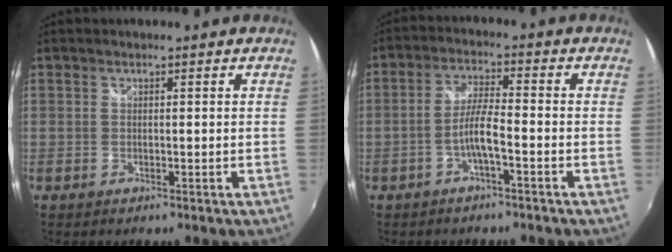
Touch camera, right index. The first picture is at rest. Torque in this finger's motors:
{"motor_torque": [0.91, -0.38, 0.47, 0.10]}